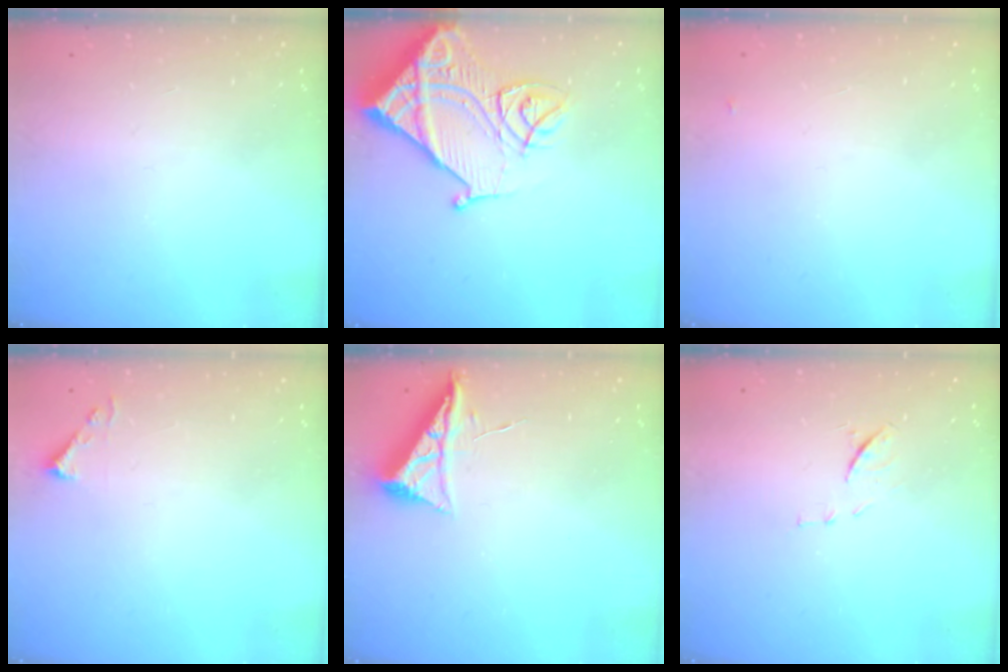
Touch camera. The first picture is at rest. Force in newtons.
{"total": 16.9, "press": 16.8, "slide": 2.1}
{"total": 2.8, "press": 2.8, "slide": 0.4}
{"total": 3.7, "press": 3.7, "slide": 0.5}
{"total": 6.5, "press": 6.5, "slide": 0.8}
{"total": 8.5, "press": 8.4, "slide": 1.0}